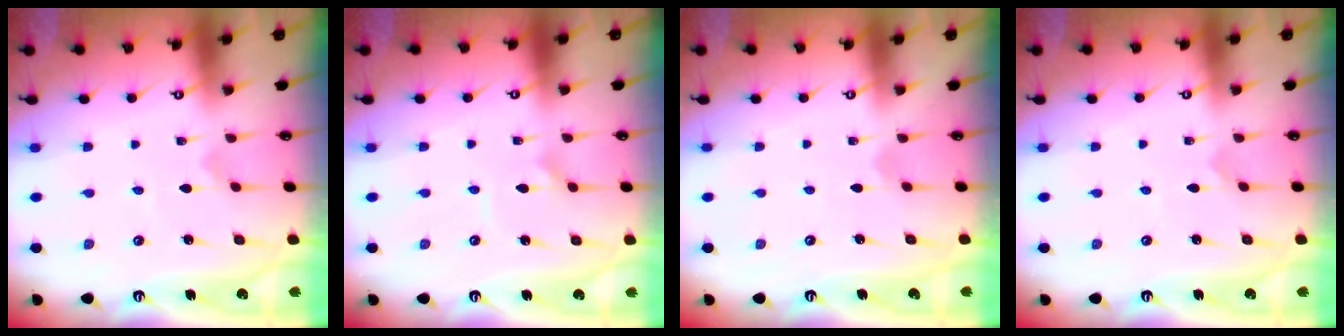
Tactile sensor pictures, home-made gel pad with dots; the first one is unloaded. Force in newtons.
{"total": 1.6, "press": 1.5, "slide": 0.4}
{"total": 0.0}
{"total": 0.0}